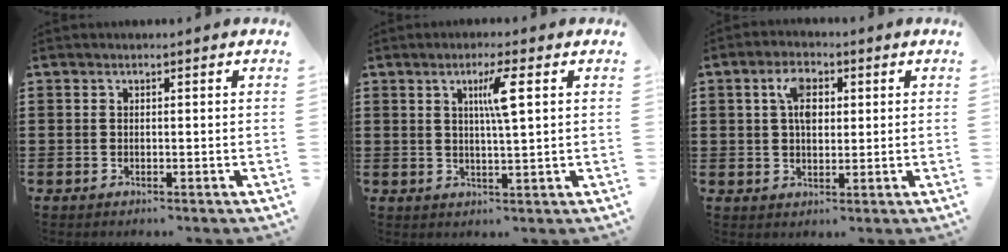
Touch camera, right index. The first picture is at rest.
{"total": 4.7, "force": [1.5, 0.1, 4.5], "torque": [-0.083, -0.002, 0.019]}
{"total": 5.2, "force": [1.5, 2.9, 4.0], "torque": [-0.081, 0.010, 0.023]}